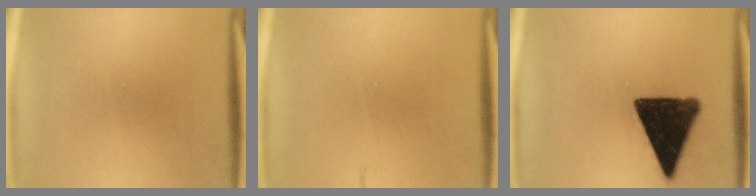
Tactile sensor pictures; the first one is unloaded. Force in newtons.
{"total": 1.6}
{"total": 15.2}